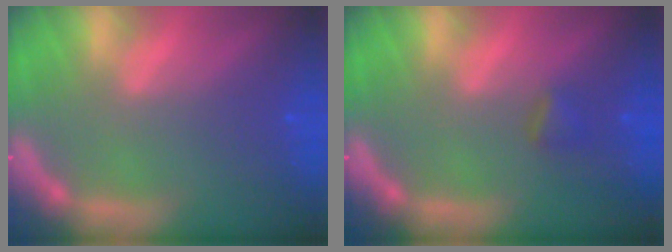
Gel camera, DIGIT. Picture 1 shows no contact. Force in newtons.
{"total": 1.4}